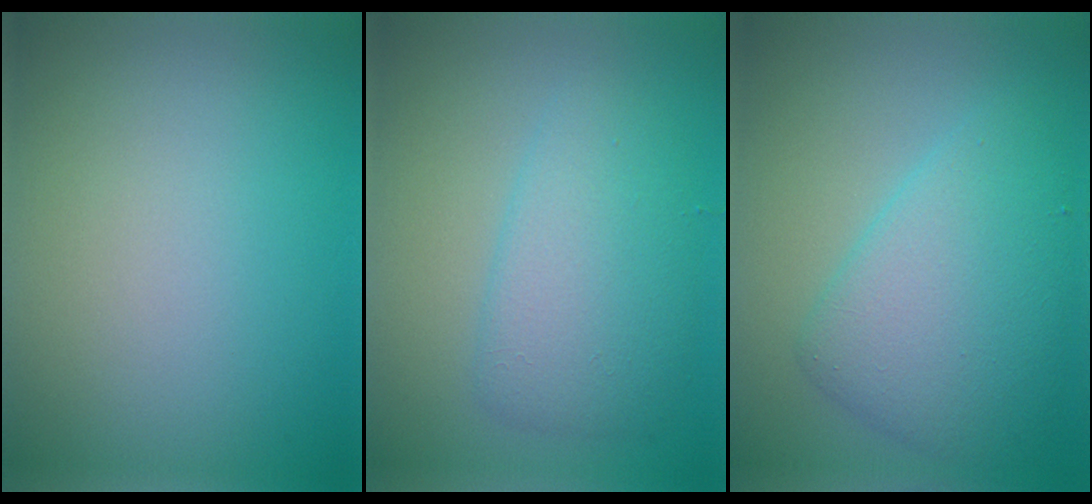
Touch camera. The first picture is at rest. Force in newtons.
{"total": 4.3, "press": 4.2, "slide": 0.2}
{"total": 6.1, "press": 6.1, "slide": 0.1}